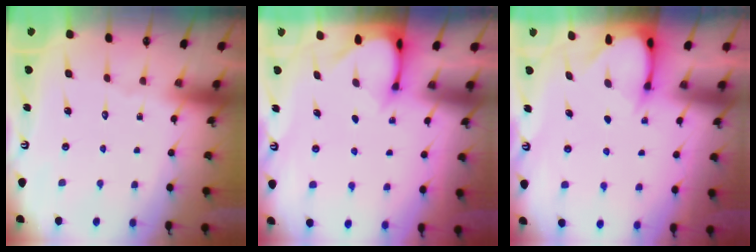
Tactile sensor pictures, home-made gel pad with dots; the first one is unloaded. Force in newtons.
{"total": 3.2, "press": 3.2, "slide": 0.3}
{"total": 3.5, "press": 3.4, "slide": 0.3}